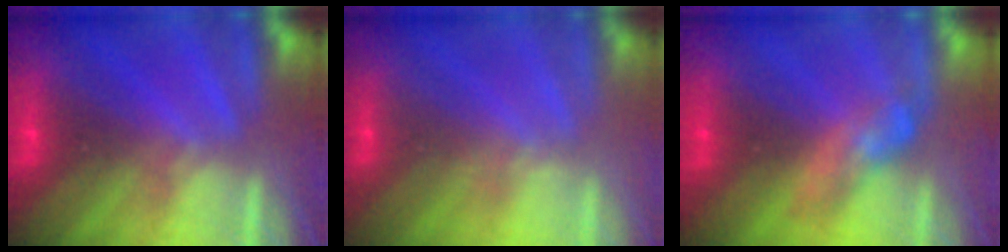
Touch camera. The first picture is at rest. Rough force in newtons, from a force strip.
{"total": 2.4}
{"total": 2.7}